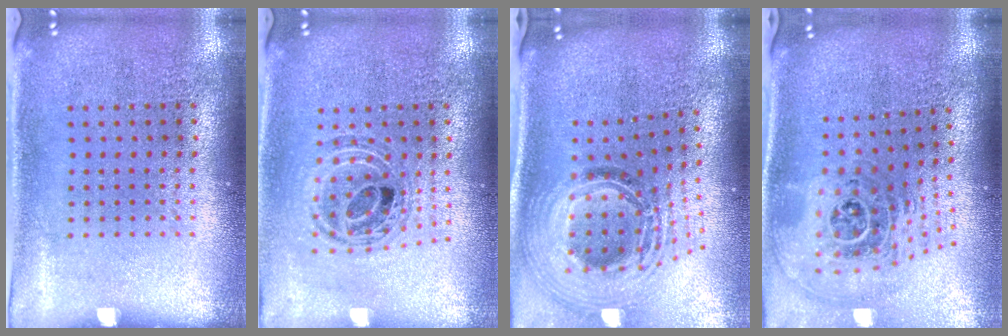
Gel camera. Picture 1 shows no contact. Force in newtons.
{"total": 0.8, "press": 0.8, "slide": 0.1}
{"total": 2.3, "press": 1.8, "slide": 1.5}
{"total": 2.1, "press": 1.6, "slide": 1.4}